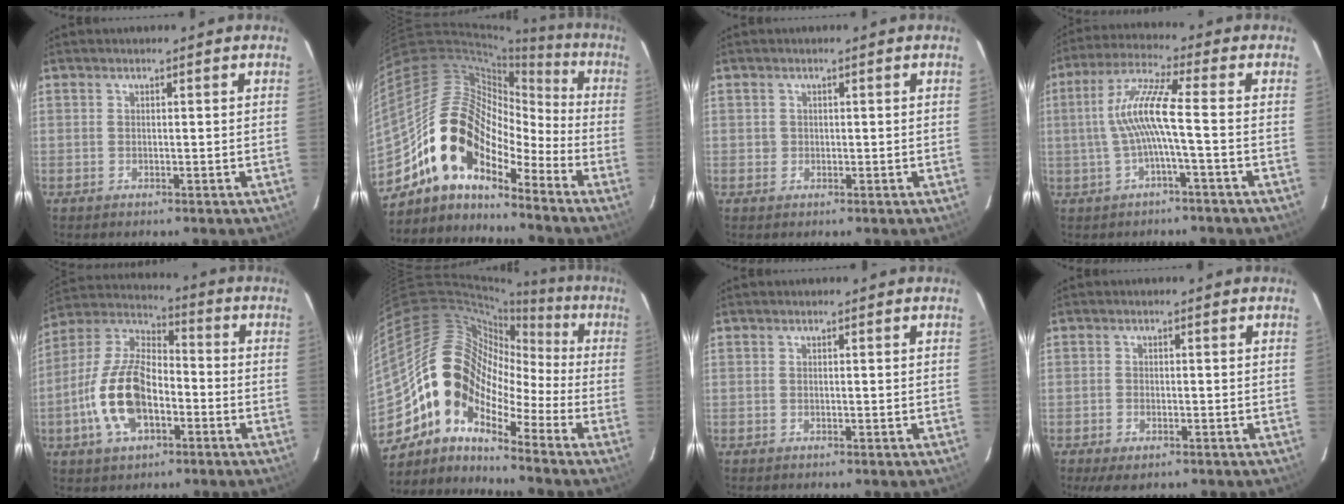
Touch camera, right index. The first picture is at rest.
{"total": 12.9, "force": [-9.3, 6.5, 6.2], "torque": [-0.103, 0.029, -0.185]}
{"total": 1.1, "force": [0.0, 1.1, 0.1], "torque": [0.002, 0.002, 0.001]}
{"total": 8.9, "force": [-1.4, -0.3, 8.8], "torque": [-0.183, 0.010, -0.022]}
{"total": 15.7, "force": [-5.1, 8.4, 12.3], "torque": [-0.261, 0.009, -0.094]}
{"total": 13.4, "force": [-6.4, 9.3, 7.3], "torque": [-0.126, 0.022, -0.147]}
{"total": 0.0}
{"total": 4.0, "force": [-2.6, 2.0, 2.4], "torque": [-0.058, -0.014, -0.044]}